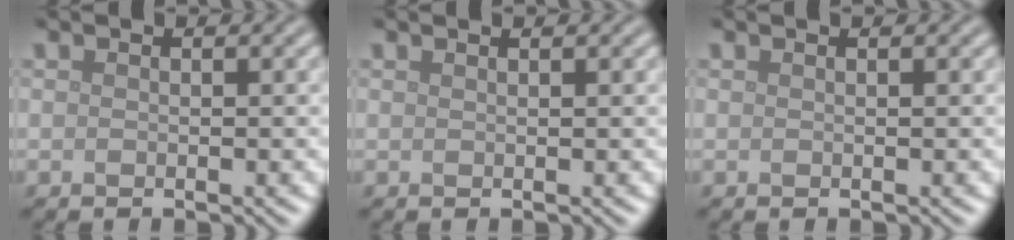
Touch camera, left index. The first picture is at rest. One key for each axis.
{"total": 0.9, "fx": 0.6, "fy": 0.3, "fz": 0.5, "tx": -0.002, "ty": 0.001, "tz": 0.004}
{"total": 0.0}